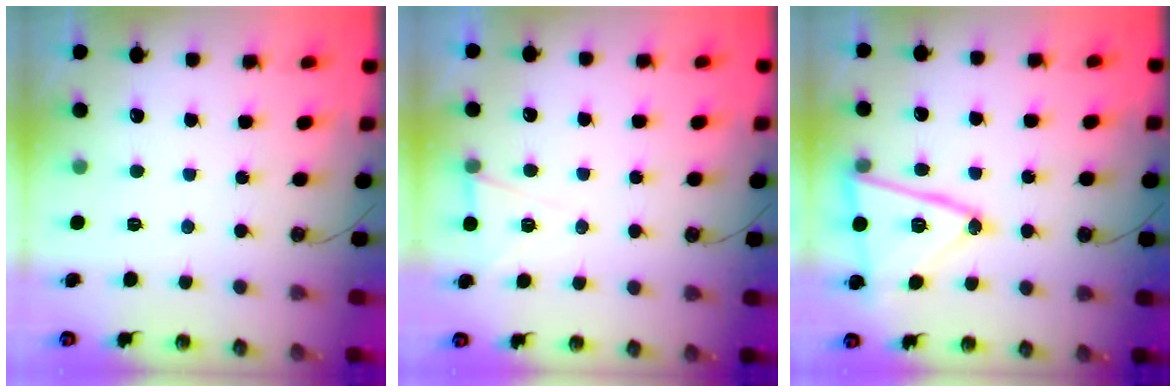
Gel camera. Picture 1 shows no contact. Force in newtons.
{"total": 6.3, "press": 4.4, "slide": 4.6}
{"total": 16.3, "press": 16.3, "slide": 1.0}